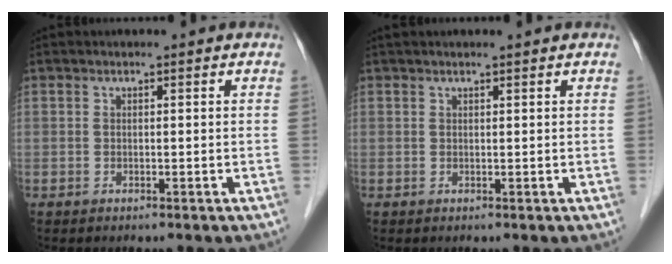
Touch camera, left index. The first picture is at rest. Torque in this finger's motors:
{"motor_torque": [0.30, -0.27, 0.08, 0.02]}